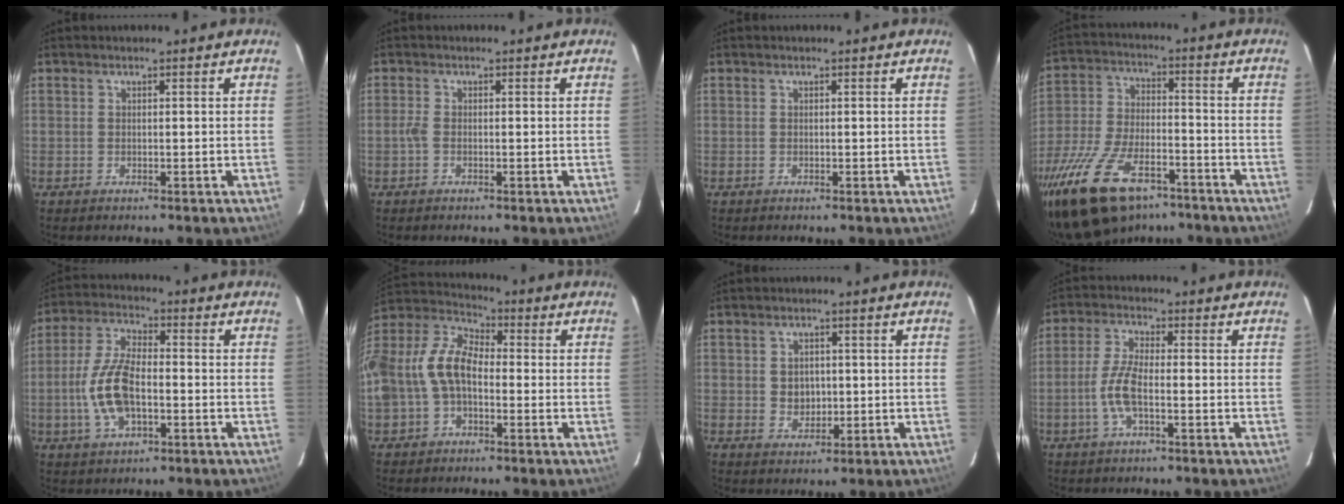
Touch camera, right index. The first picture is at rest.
{"total": 1.4, "force": [-0.4, 0.6, 1.2], "torque": [-0.028, 0.001, -0.011]}
{"total": 0.0}
{"total": 20.8, "force": [-14.2, 9.7, 11.8], "torque": [-0.248, -0.026, -0.243]}
{"total": 11.4, "force": [-2.5, 5.2, 9.8], "torque": [-0.210, 0.005, -0.046]}
{"total": 15.5, "force": [-2.8, 9.8, 11.7], "torque": [-0.256, 0.018, -0.058]}
{"total": 4.1, "force": [0.1, 3.5, 2.1], "torque": [-0.036, 0.004, 0.007]}
{"total": 6.4, "force": [-1.9, 1.7, 5.8], "torque": [-0.126, 0.003, -0.041]}